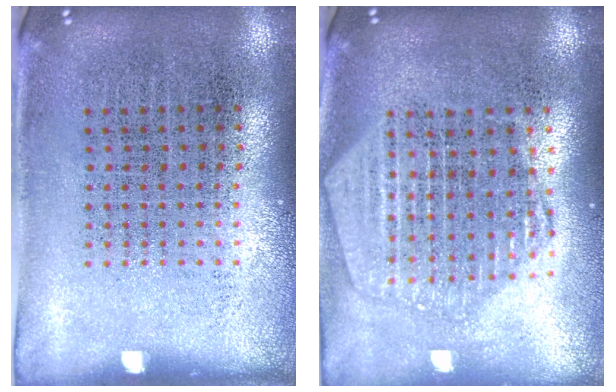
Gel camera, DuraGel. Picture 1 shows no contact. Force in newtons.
{"total": 2.3, "press": 2.0, "slide": 1.0}